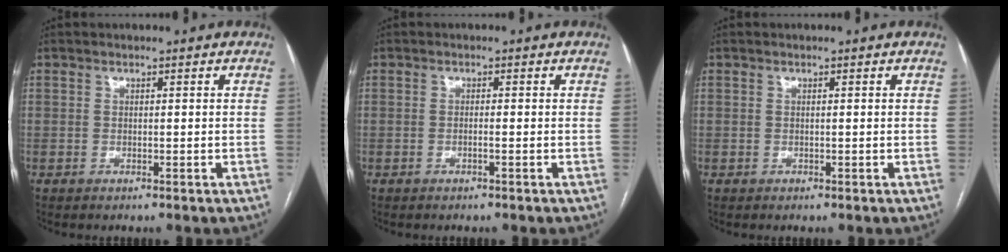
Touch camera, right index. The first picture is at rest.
{"total": 0.7, "force": [-0.3, -0.1, 0.6], "torque": [-0.011, 0.001, -0.005]}
{"total": 0.0}